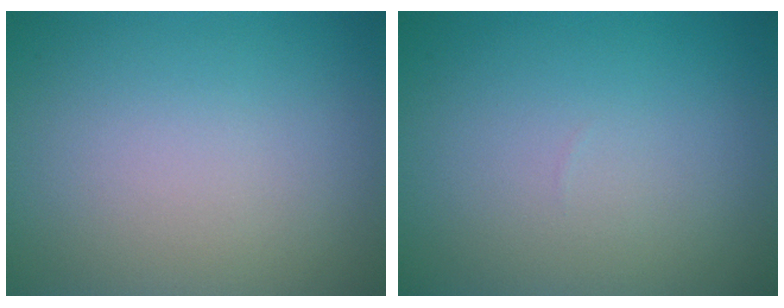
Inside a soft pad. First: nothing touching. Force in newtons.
{"total": 0.0}